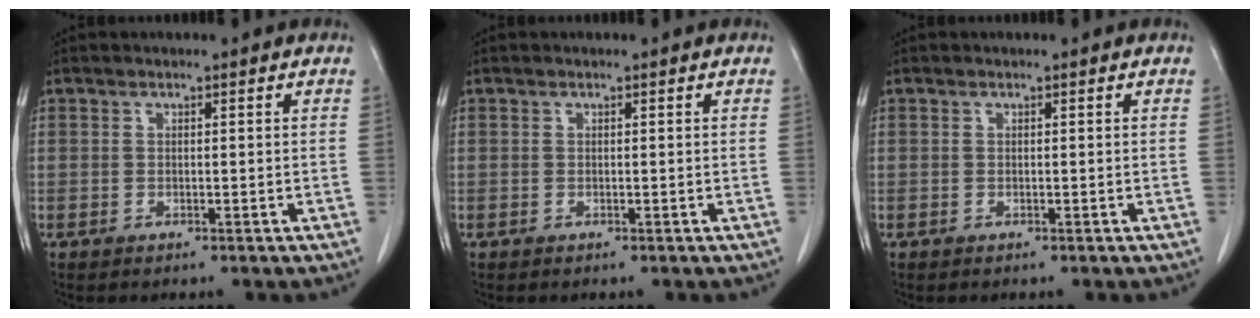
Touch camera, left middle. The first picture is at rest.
{"total": 0.0}
{"total": 0.0}